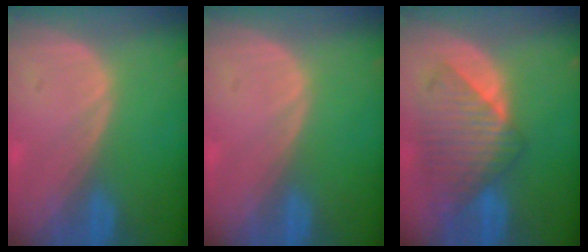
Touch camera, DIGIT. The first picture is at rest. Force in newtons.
{"total": 0.0}
{"total": 8.8, "press": 8.0, "slide": 3.5}